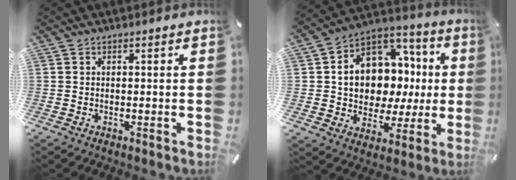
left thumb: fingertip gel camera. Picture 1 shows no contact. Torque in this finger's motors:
{"motor_torque": [2.51, 2.50, 0.76, -0.38, 0.51]}